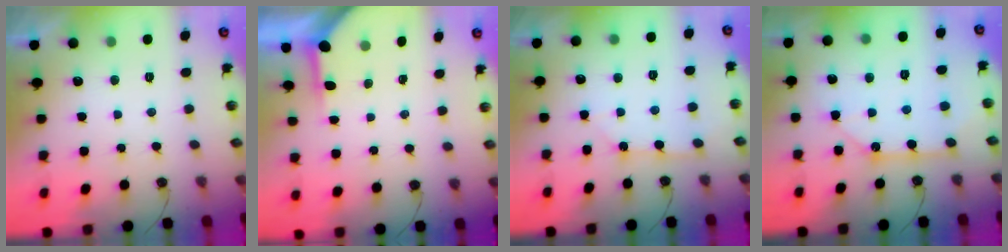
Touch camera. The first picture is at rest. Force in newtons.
{"total": 3.9, "press": 3.9, "slide": 0.4}
{"total": 2.2, "press": 2.2, "slide": 0.3}
{"total": 10.4, "press": 10.4, "slide": 0.9}